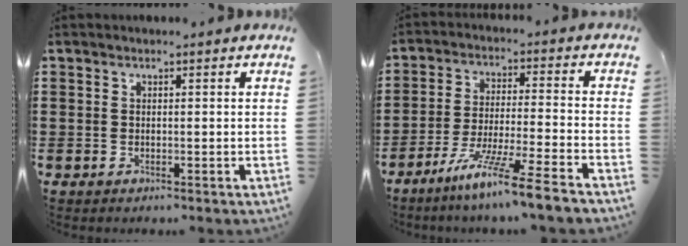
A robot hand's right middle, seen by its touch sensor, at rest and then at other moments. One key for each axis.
{"total": 9.5, "fx": -7.7, "fy": -1.0, "fz": 5.4, "tx": -0.101, "ty": -0.012, "tz": -0.152}